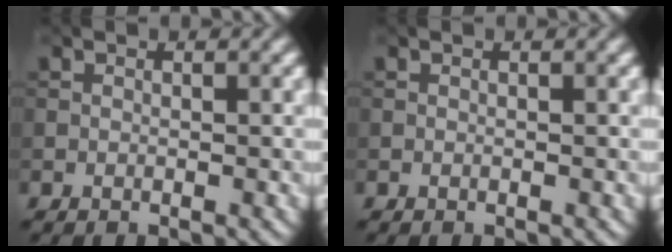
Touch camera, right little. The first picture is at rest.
{"total": 0.0}